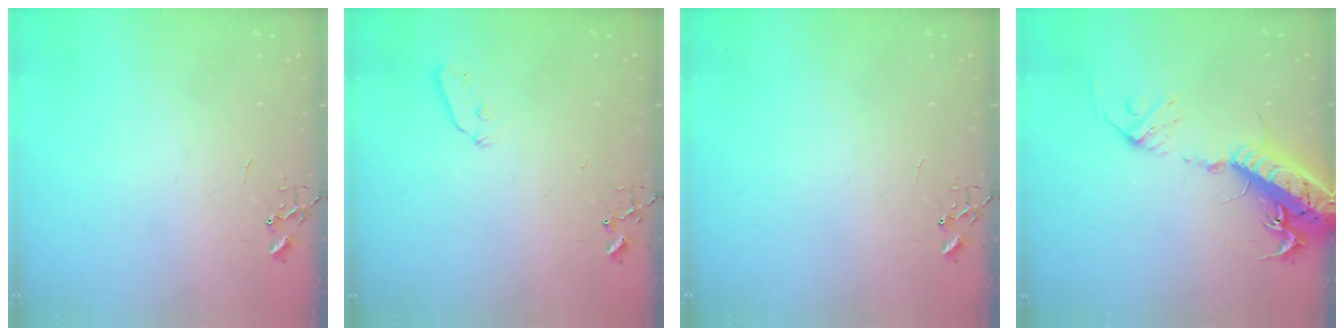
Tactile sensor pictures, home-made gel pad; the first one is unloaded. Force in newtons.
{"total": 4.4, "press": 4.3, "slide": 0.8}
{"total": 0.0}
{"total": 20.6, "press": 20.2, "slide": 4.3}